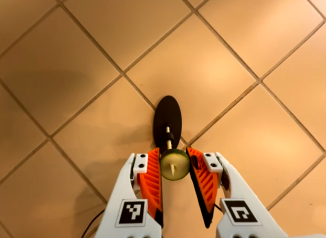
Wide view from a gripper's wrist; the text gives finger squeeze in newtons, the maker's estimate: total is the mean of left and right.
{"total": 5.3, "left": 4.7, "right": 5.9}